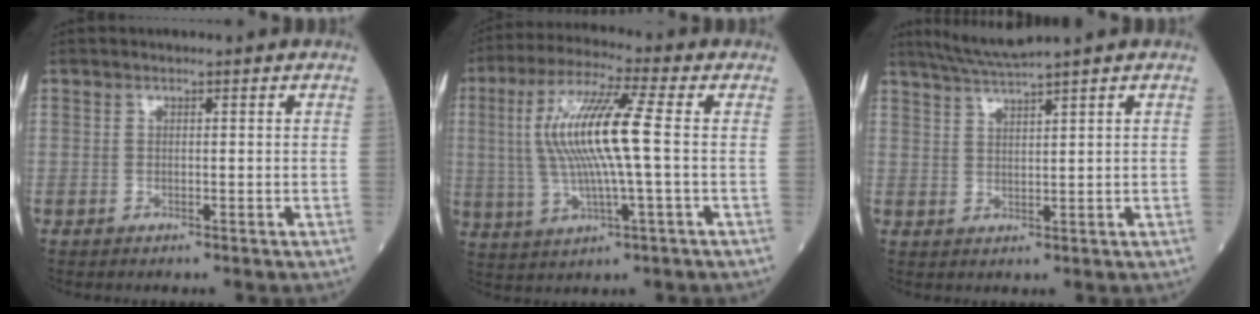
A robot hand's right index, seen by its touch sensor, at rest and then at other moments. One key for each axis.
{"total": 12.9, "fx": 0.9, "fy": 0.7, "fz": 12.9, "tx": -0.266, "ty": 0.013, "tz": 0.018}
{"total": 4.4, "fx": 3.8, "fy": -1.7, "fz": 1.4, "tx": -0.035, "ty": -0.007, "tz": 0.082}